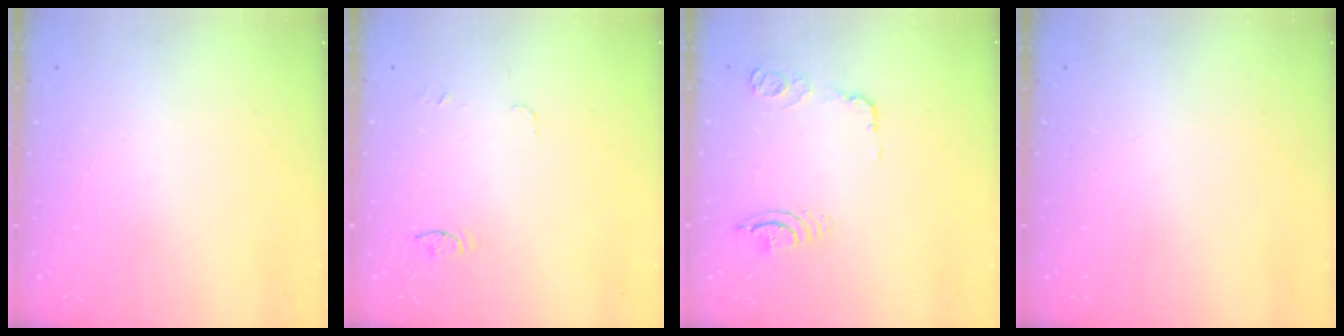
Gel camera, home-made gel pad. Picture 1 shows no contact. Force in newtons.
{"total": 5.5, "press": 5.4, "slide": 0.4}
{"total": 10.8, "press": 10.7, "slide": 1.4}
{"total": 0.0}